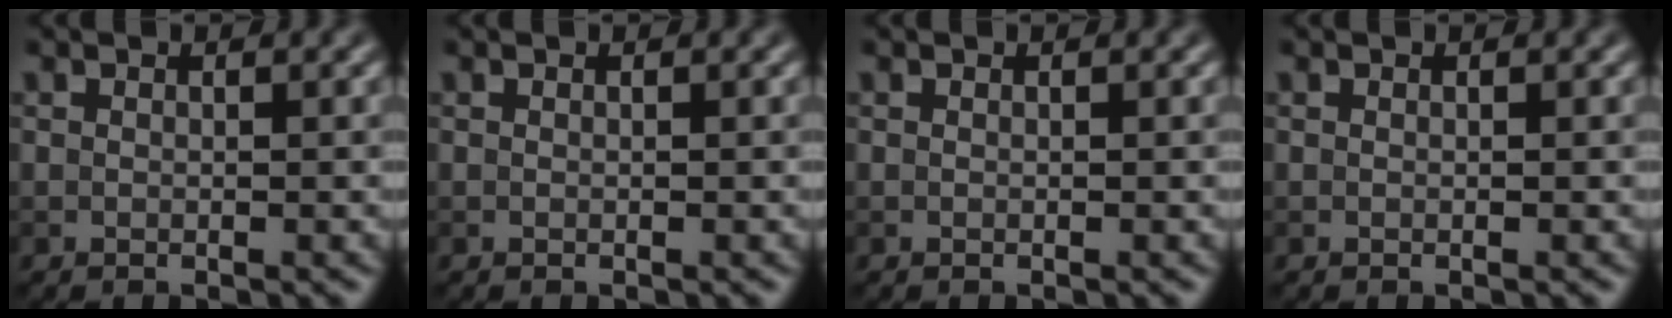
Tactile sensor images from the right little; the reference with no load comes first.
{"total": 0.0}
{"total": 0.0}
{"total": 0.0}